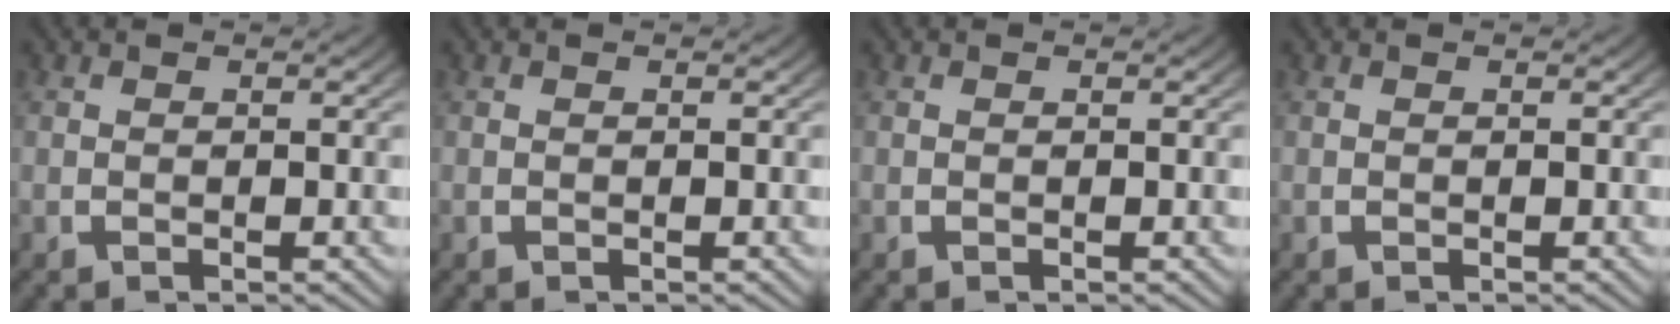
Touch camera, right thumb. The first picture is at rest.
{"total": 0.0}
{"total": 0.0}
{"total": 0.0}